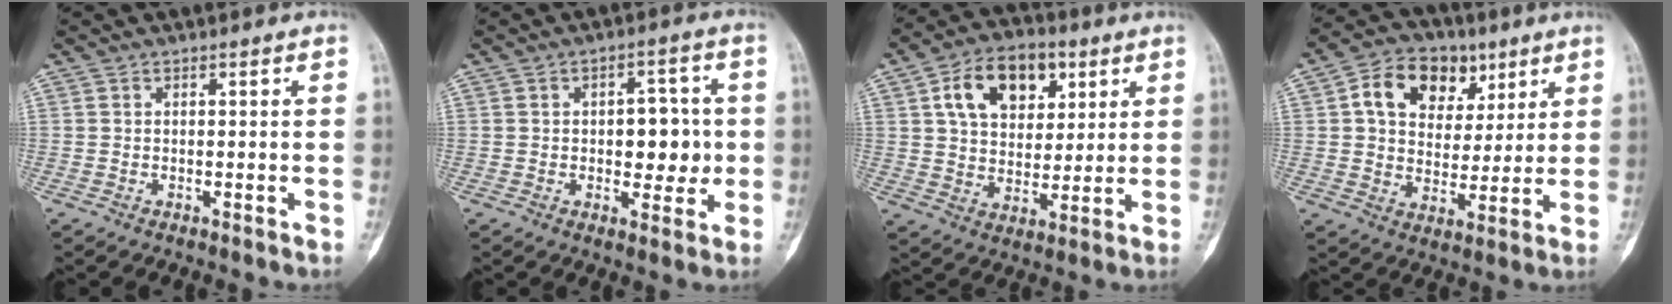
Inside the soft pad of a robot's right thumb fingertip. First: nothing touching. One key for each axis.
{"total": 8.3, "fx": -0.3, "fy": 4.9, "fz": 6.7, "tx": -0.055, "ty": 0.010, "tz": -0.001}
{"total": 14.5, "fx": 5.6, "fy": 9.6, "fz": 9.3, "tx": -0.118, "ty": -0.009, "tz": 0.095}
{"total": 13.9, "fx": 5.5, "fy": 10.3, "fz": 7.6, "tx": -0.089, "ty": -0.002, "tz": 0.092}